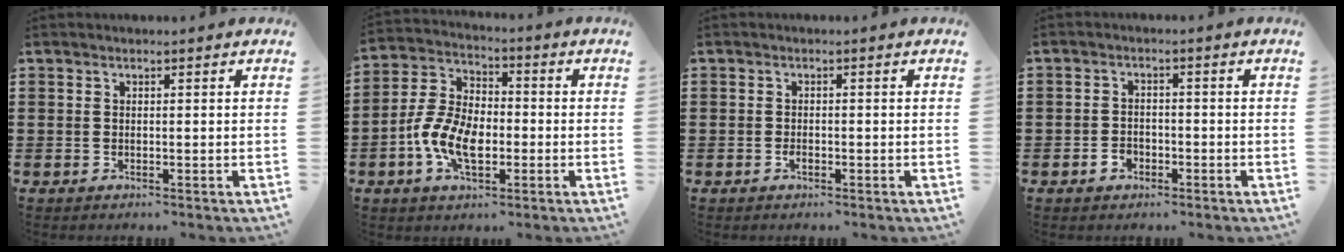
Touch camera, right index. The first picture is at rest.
{"total": 8.7, "force": [-2.8, 5.0, 6.6], "torque": [-0.163, 0.000, -0.059]}
{"total": 1.1, "force": [-0.5, 0.5, 0.8], "torque": [-0.017, -0.006, -0.009]}
{"total": 2.2, "force": [-1.3, 1.6, 0.9], "torque": [-0.019, 0.000, -0.028]}